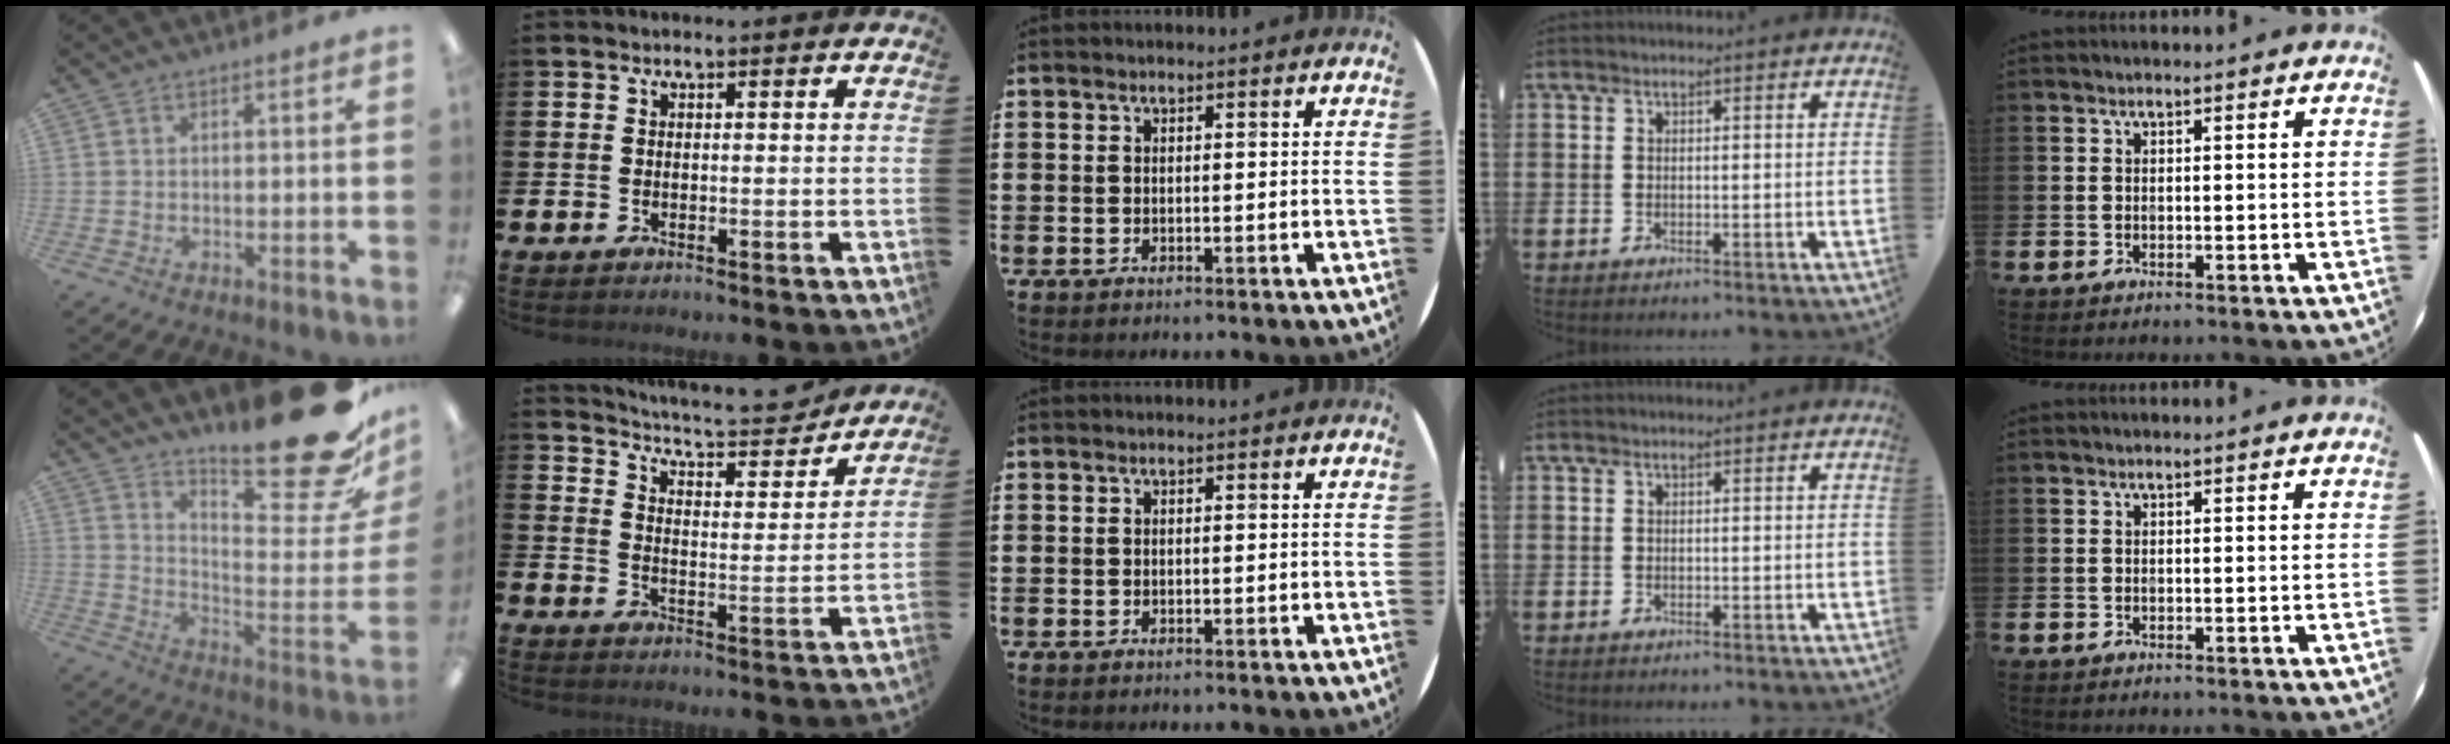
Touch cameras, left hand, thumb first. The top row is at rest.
{"thumb": {"total": 23.7, "force": [16.4, 5.6, 16.1], "torque": [-0.191, -0.134, 0.266]}, "index": {"total": 6.6, "force": [6.4, 0.6, 1.4], "torque": [-0.046, -0.051, 0.105]}}